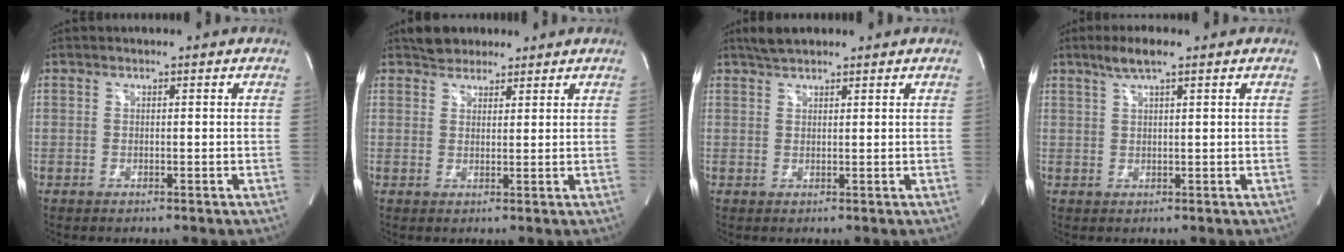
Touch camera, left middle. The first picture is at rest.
{"total": 3.8, "force": [3.1, 2.1, 0.8], "torque": [-0.016, 0.015, 0.051]}
{"total": 2.9, "force": [2.5, 0.8, 1.2], "torque": [-0.029, 0.012, 0.046]}
{"total": 3.7, "force": [2.5, 0.3, 2.8], "torque": [-0.062, 0.008, 0.047]}